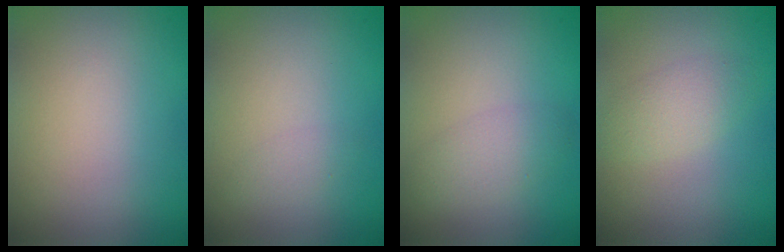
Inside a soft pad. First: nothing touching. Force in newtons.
{"total": 0.9, "press": 0.9, "slide": 0.1}
{"total": 2.4, "press": 2.4, "slide": 0.2}
{"total": 2.1, "press": 2.1, "slide": 0.1}